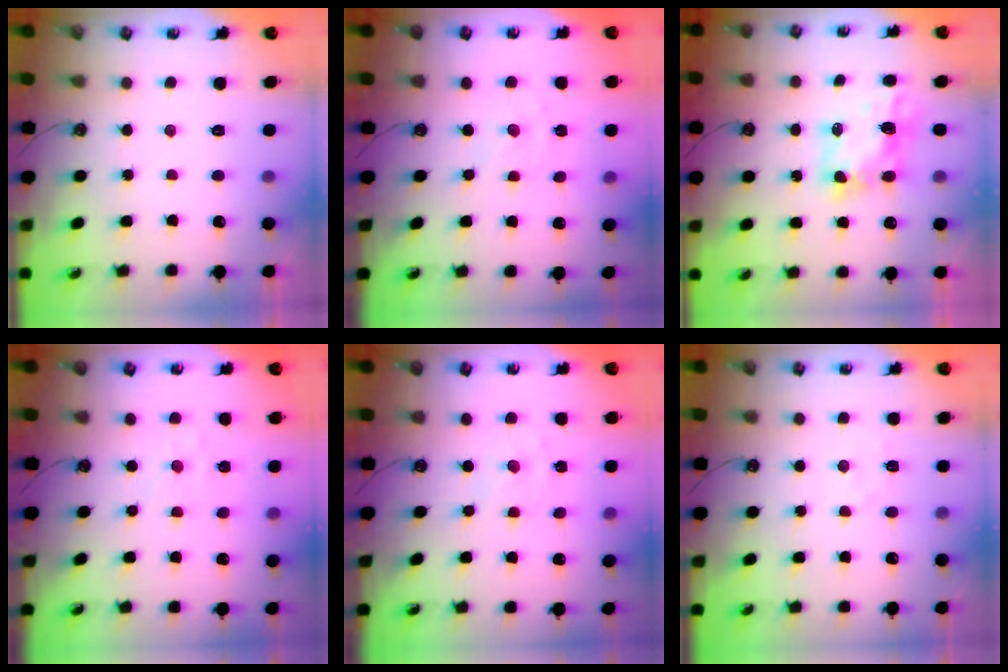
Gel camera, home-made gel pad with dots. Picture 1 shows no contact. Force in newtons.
{"total": 0.0}
{"total": 6.1, "press": 6.1, "slide": 0.2}
{"total": 0.8, "press": 0.7, "slide": 0.4}
{"total": 0.0}
{"total": 4.7, "press": 4.6, "slide": 0.7}